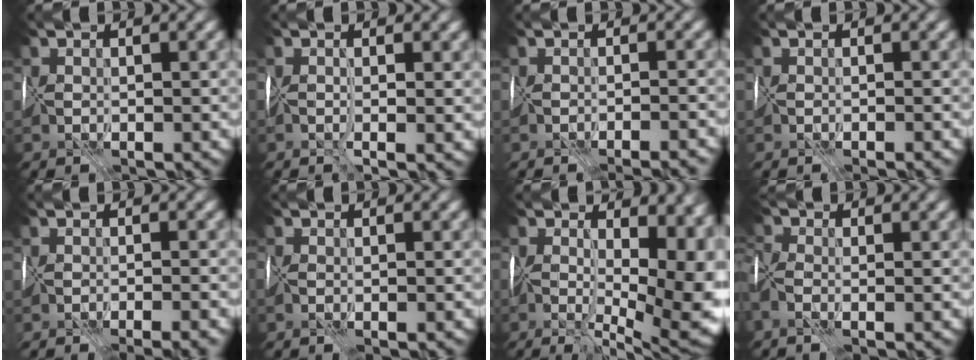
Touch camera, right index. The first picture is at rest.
{"total": 2.1, "force": [0.0, 0.4, 2.1], "torque": [-0.036, -0.006, 0.003]}
{"total": 3.6, "force": [-3.5, 0.1, 0.9], "torque": [0.010, 0.002, -0.037]}
{"total": 0.8, "force": [-0.8, -0.2, 0.2], "torque": [0.015, 0.001, -0.011]}
{"total": 4.9, "force": [-4.0, 1.0, 2.6], "torque": [-0.017, -0.009, -0.038]}
{"total": 1.2, "force": [-1.1, 0.2, 0.6], "torque": [0.005, 0.002, -0.015]}
{"total": 16.9, "force": [0.2, 8.4, 14.7], "torque": [-0.187, -0.017, 0.050]}
{"total": 3.0, "force": [-1.5, 1.5, 2.2], "torque": [-0.047, 0.007, -0.026]}